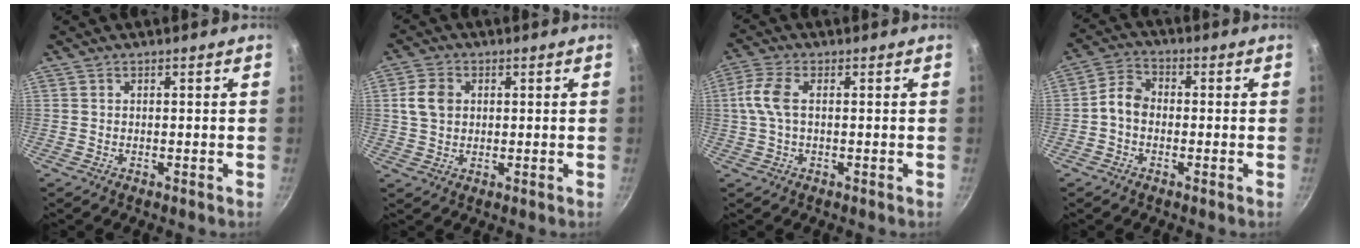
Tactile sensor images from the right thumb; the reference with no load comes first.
{"total": 5.7, "force": [1.1, 4.4, 3.4], "torque": [-0.053, 0.005, 0.017]}
{"total": 5.9, "force": [0.5, 2.8, 5.1], "torque": [-0.120, 0.014, 0.004]}
{"total": 5.2, "force": [-1.0, 3.9, 3.2], "torque": [-0.048, 0.025, -0.033]}